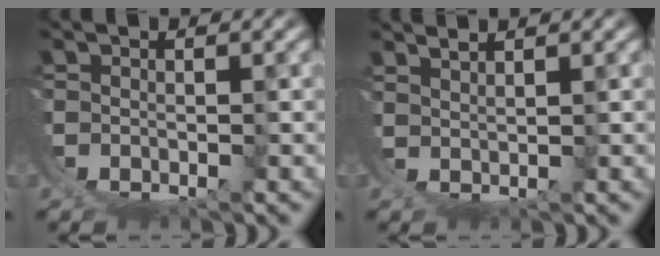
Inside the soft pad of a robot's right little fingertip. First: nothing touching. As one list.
[{"total": 2.1, "force": [1.8, -1.1, 0.3], "torque": [-0.001, 0.001, 0.036]}]